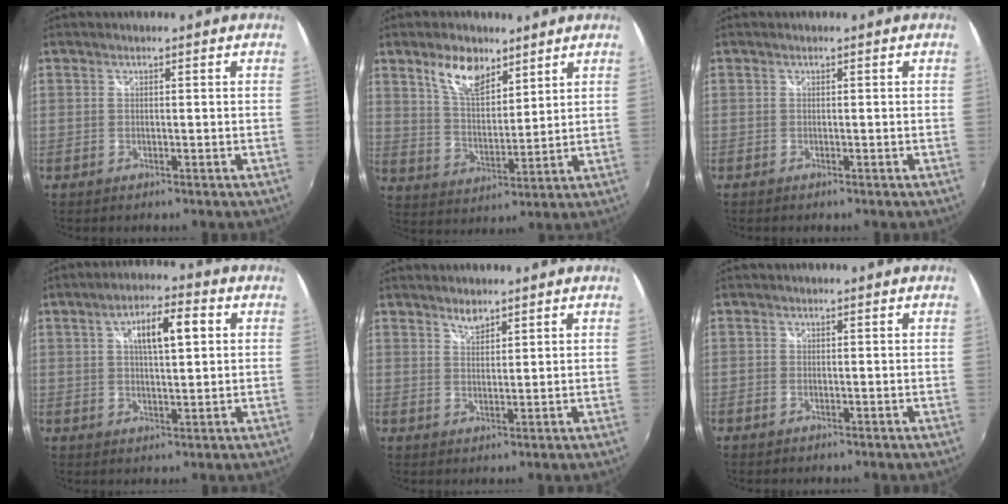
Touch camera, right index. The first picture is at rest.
{"total": 9.3, "force": [6.1, 4.3, 5.6], "torque": [-0.100, 0.008, 0.115]}
{"total": 0.0}
{"total": 8.3, "force": [2.3, 2.7, 7.5], "torque": [-0.122, 0.014, 0.039]}
{"total": 2.5, "force": [2.2, 0.9, 1.0], "torque": [-0.013, 0.001, 0.039]}
{"total": 0.7, "force": [-0.6, 0.5, 0.1], "torque": [-0.003, -0.003, -0.013]}